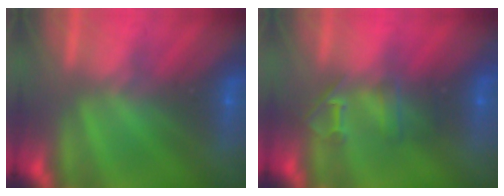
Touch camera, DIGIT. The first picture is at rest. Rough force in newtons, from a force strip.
{"total": 2.4}